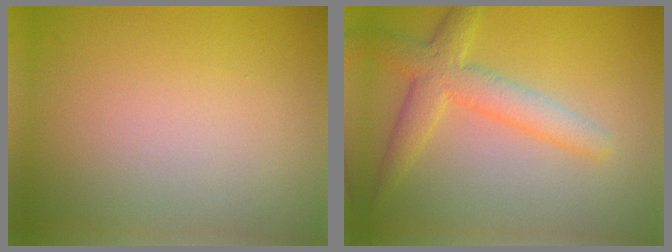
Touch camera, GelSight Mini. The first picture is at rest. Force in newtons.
{"total": 4.0, "press": 4.0, "slide": 0.2}